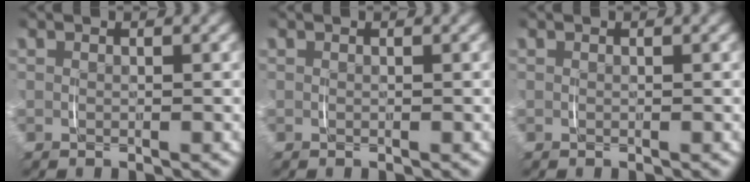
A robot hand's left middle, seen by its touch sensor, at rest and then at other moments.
{"total": 0.0}
{"total": 0.0}